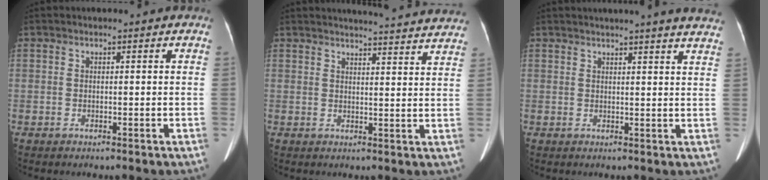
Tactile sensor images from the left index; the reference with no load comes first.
{"total": 18.9, "force": [18.2, 1.1, 4.8], "torque": [-0.055, -0.036, 0.204]}
{"total": 15.3, "force": [14.0, 0.1, 6.2], "torque": [-0.082, -0.019, 0.153]}